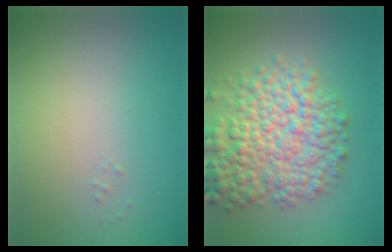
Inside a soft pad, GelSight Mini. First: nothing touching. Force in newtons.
{"total": 8.4, "press": 8.4, "slide": 0.3}